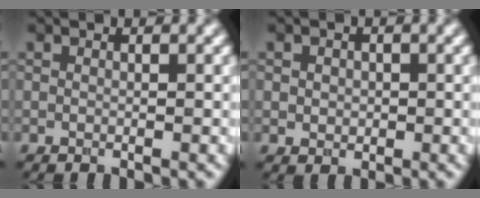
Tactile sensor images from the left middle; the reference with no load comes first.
{"total": 1.5, "force": [0.2, 1.3, 0.7], "torque": [-0.009, 0.005, 0.002]}